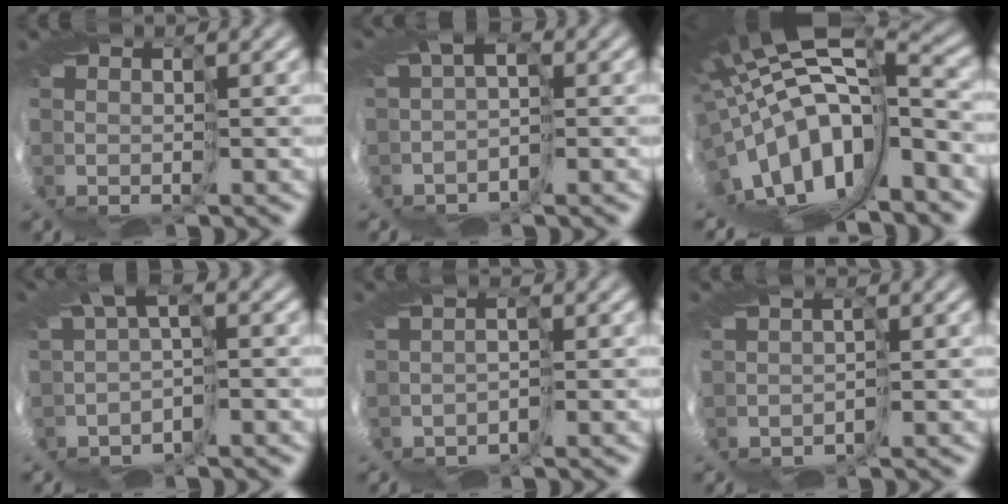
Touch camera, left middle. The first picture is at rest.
{"total": 2.2, "force": [-1.7, 1.0, 0.9], "torque": [-0.020, -0.004, -0.036]}
{"total": 14.4, "force": [-2.6, 6.0, 12.8], "torque": [-0.234, -0.020, -0.017]}
{"total": 2.3, "force": [-1.9, 0.5, 1.2], "torque": [-0.031, -0.006, -0.038]}
{"total": 1.6, "force": [-1.6, -0.2, 0.0], "torque": [0.005, -0.005, -0.026]}
{"total": 1.2, "force": [-1.1, 0.1, 0.1], "torque": [0.003, -0.003, -0.016]}